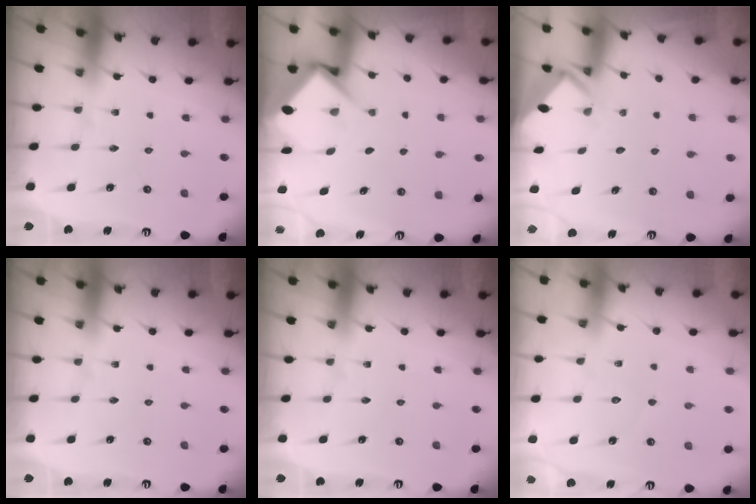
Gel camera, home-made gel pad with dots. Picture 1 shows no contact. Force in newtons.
{"total": 6.7, "press": 6.6, "slide": 0.7}
{"total": 3.6, "press": 3.6, "slide": 0.3}
{"total": 0.0}
{"total": 0.0}
{"total": 4.8, "press": 4.8, "slide": 0.3}